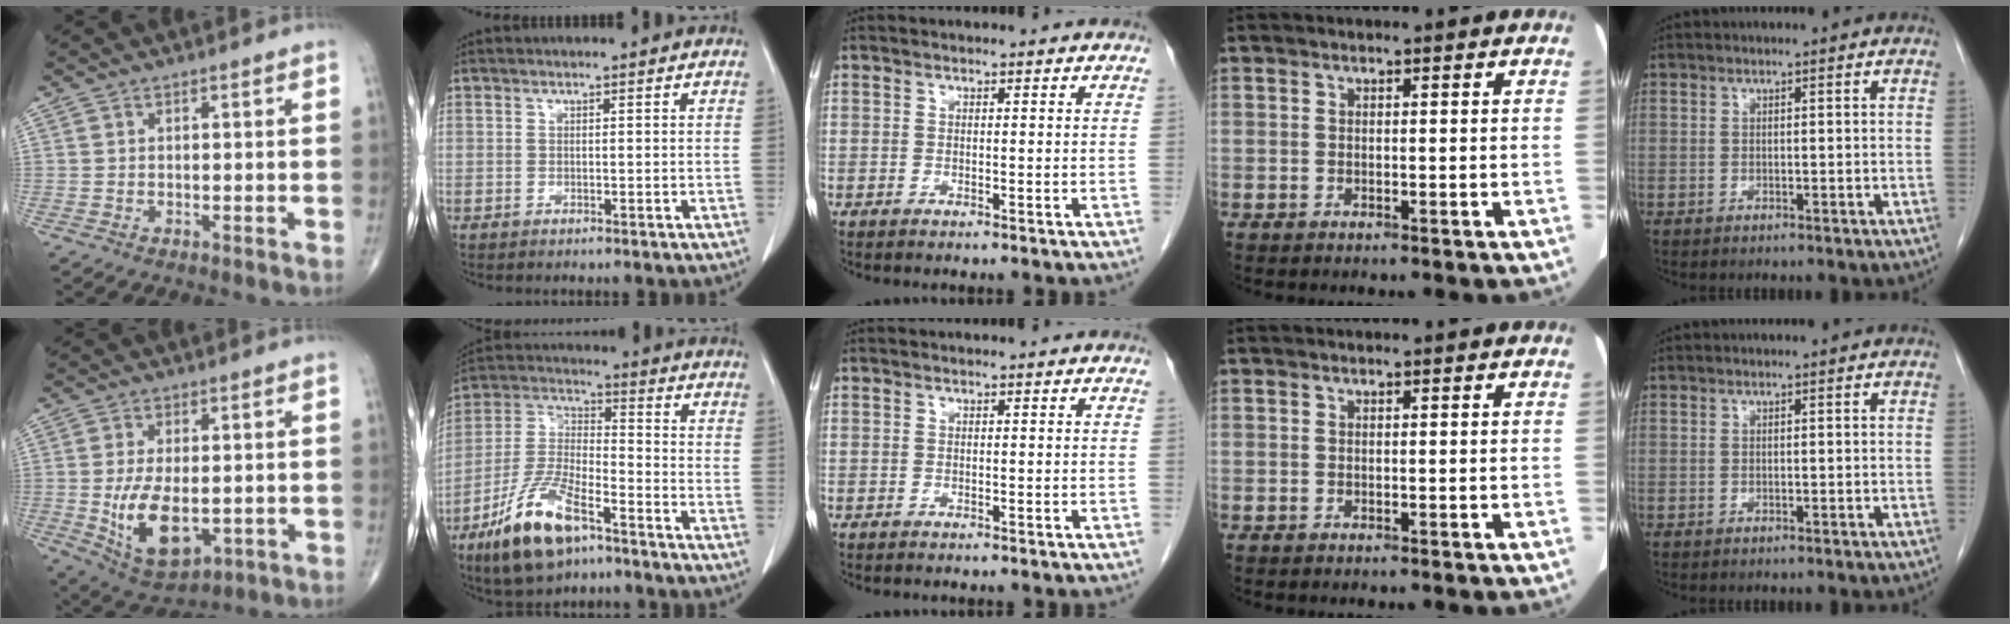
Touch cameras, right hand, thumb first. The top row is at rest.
{"thumb": {"total": 12.6, "force": [-1.8, 6.8, 10.5], "torque": [-0.177, -0.013, -0.012]}, "index": {"total": 12.9, "force": [-8.1, 4.0, 9.3], "torque": [-0.196, -0.017, -0.149]}}